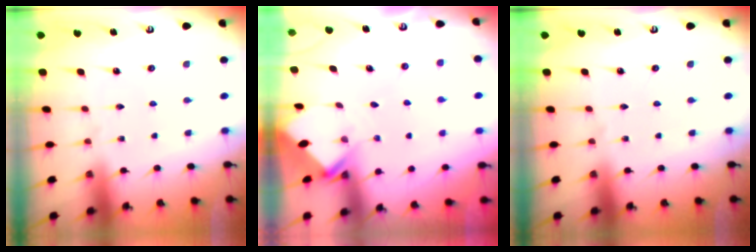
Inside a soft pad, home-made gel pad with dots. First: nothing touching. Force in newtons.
{"total": 2.8, "press": 2.8, "slide": 0.2}
{"total": 0.0}